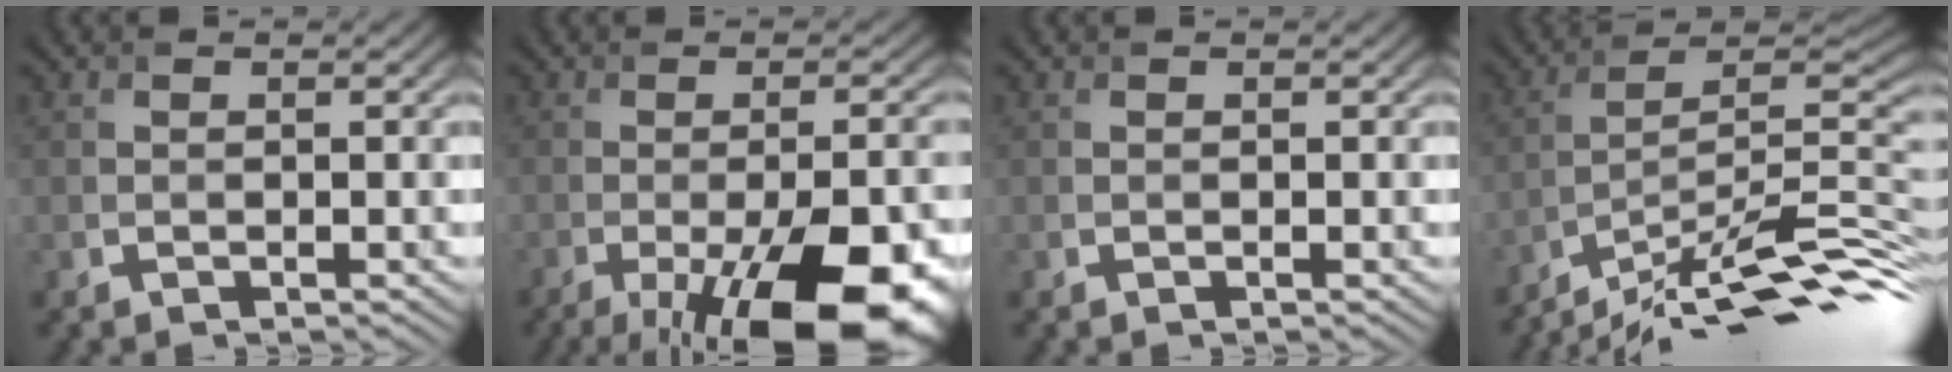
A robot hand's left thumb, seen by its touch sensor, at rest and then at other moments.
{"total": 18.0, "force": [-9.8, 6.6, 13.6], "torque": [-0.177, -0.029, -0.117]}
{"total": 0.0}
{"total": 13.6, "force": [-9.0, 2.8, 9.8], "torque": [-0.161, 0.005, -0.151]}